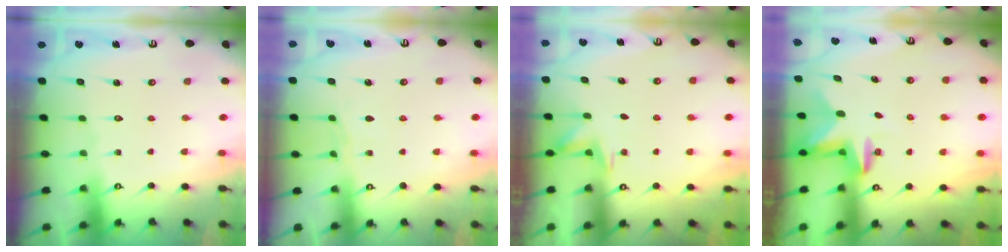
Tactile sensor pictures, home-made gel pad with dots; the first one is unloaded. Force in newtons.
{"total": 3.5, "press": 3.5, "slide": 0.4}
{"total": 4.3, "press": 4.1, "slide": 1.3}
{"total": 2.8, "press": 2.7, "slide": 0.6}